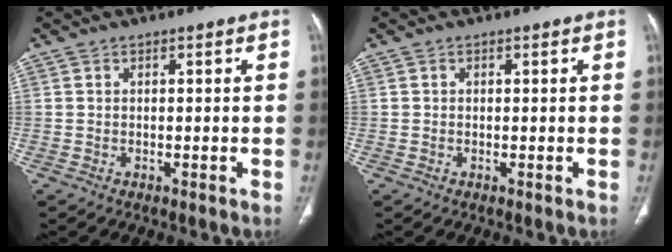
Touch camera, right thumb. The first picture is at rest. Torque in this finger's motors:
{"motor_torque": [-0.24, 0.03, -0.35, 0.15, 0.03]}